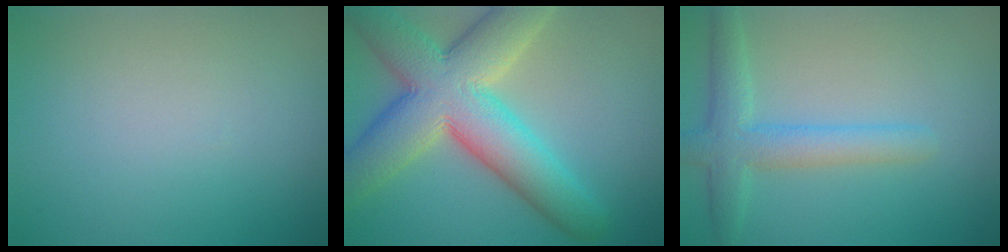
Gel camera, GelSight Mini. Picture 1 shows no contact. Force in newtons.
{"total": 11.7, "press": 11.7, "slide": 0.9}
{"total": 3.8, "press": 3.8, "slide": 0.2}